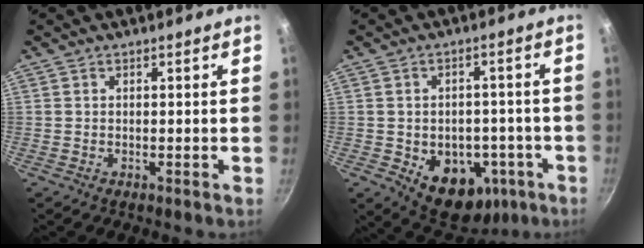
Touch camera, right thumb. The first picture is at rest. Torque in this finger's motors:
{"motor_torque": [-0.42, 0.39, 0.22, 0.11, 0.01]}